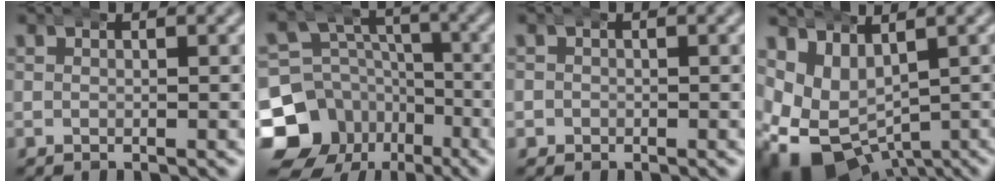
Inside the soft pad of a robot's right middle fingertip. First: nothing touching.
{"total": 15.8, "force": [-6.2, 13.4, 5.5], "torque": [-0.095, -0.072, -0.091]}
{"total": 1.2, "force": [-0.4, 1.1, -0.3], "torque": [-0.001, -0.008, -0.004]}
{"total": 11.4, "force": [-3.9, 8.9, 6.1], "torque": [-0.153, -0.070, -0.041]}